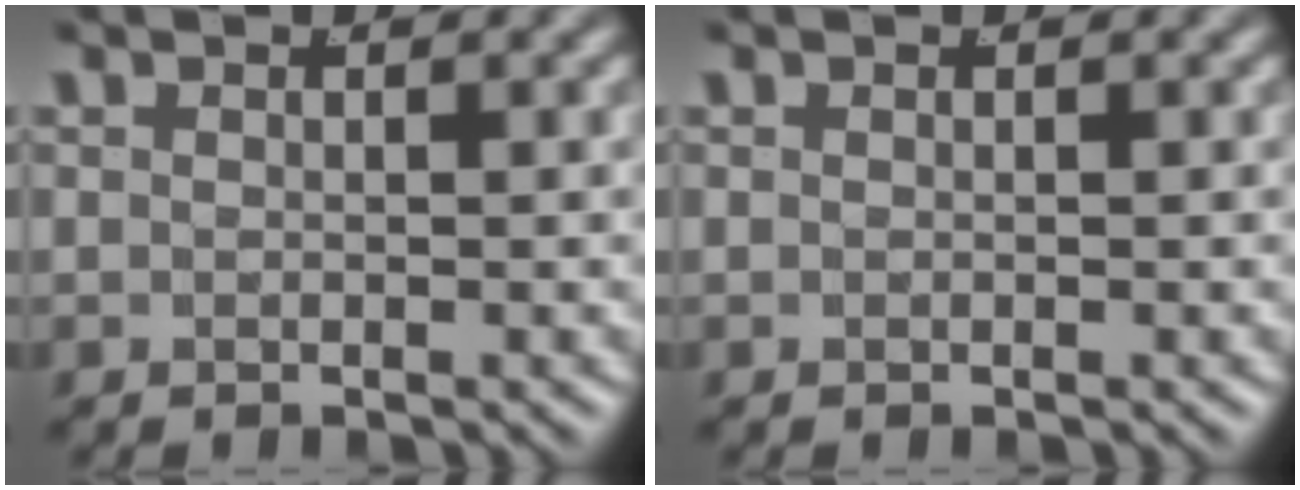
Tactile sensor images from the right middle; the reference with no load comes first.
{"total": 0.0}